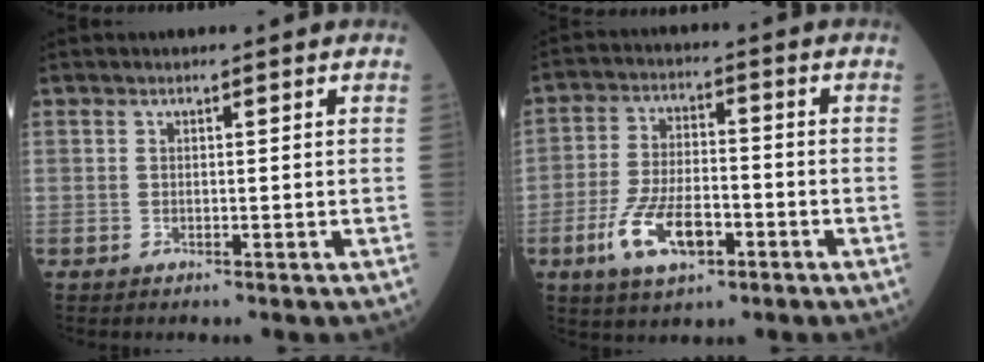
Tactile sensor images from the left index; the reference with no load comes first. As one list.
[{"total": 9.6, "force": [-4.4, 4.1, 7.5], "torque": [-0.159, -0.001, -0.078]}]